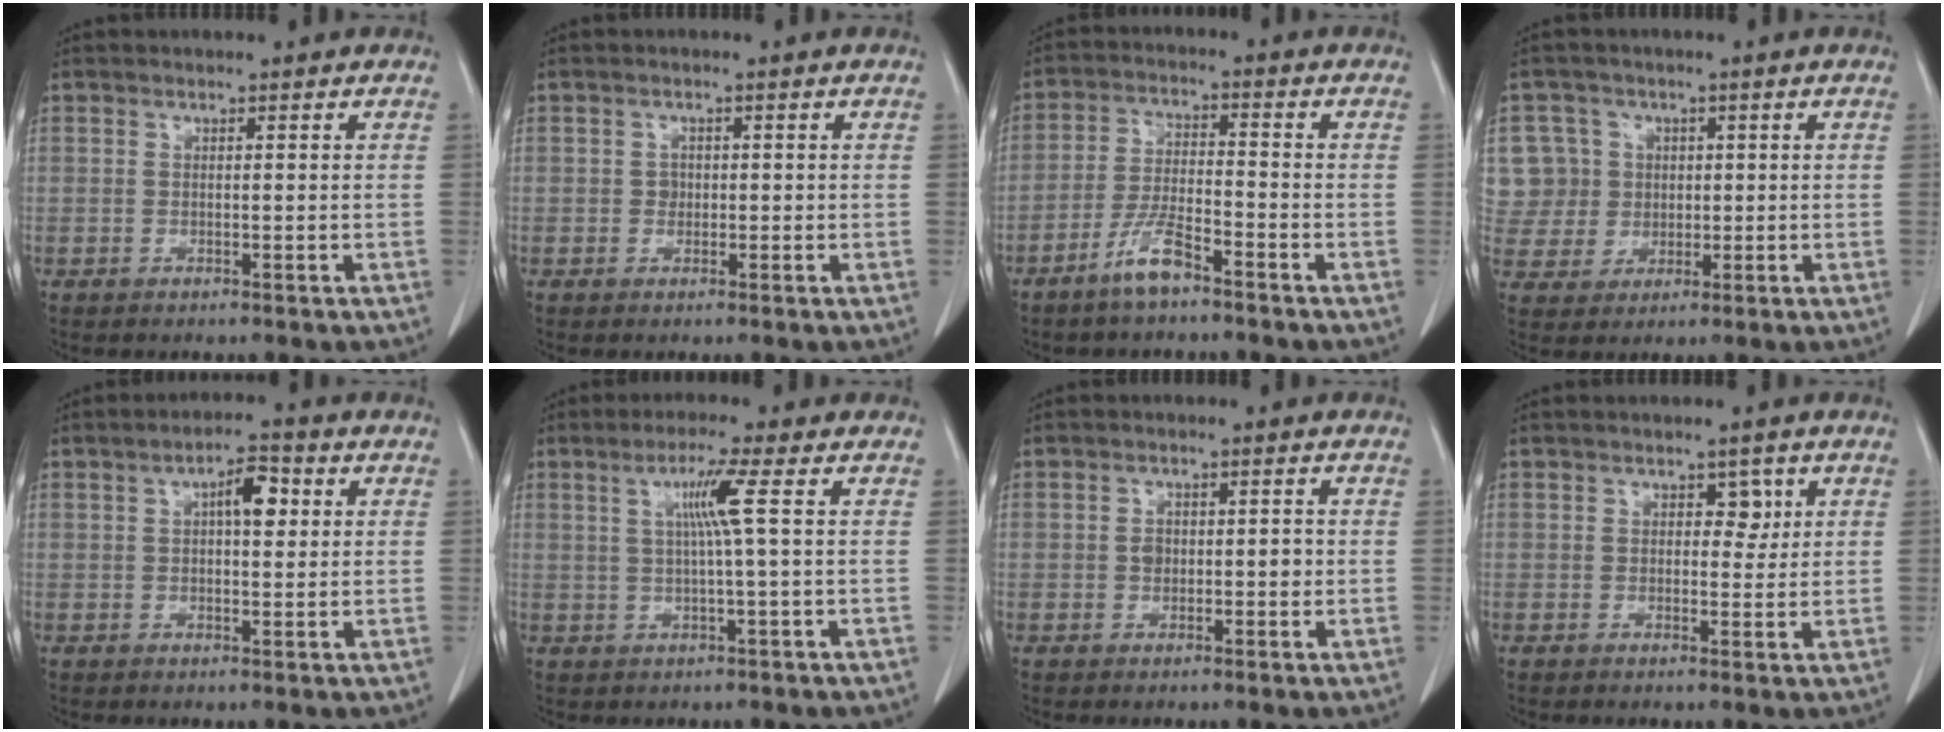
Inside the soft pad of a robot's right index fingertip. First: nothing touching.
{"total": 1.2, "force": [-0.1, 1.1, 0.5], "torque": [-0.006, 0.004, 0.000]}
{"total": 5.9, "force": [-4.2, 0.9, 4.0], "torque": [-0.084, -0.004, -0.082]}
{"total": 8.3, "force": [1.9, 8.1, 0.4], "torque": [-0.011, 0.028, 0.048]}
{"total": 5.2, "force": [1.4, 1.9, 4.6], "torque": [-0.074, 0.012, 0.020]}
{"total": 5.1, "force": [1.1, -1.1, 4.8], "torque": [-0.092, 0.004, 0.022]}
{"total": 3.0, "force": [-0.2, 1.9, 2.3], "torque": [-0.034, 0.009, 0.000]}
{"total": 2.6, "force": [1.0, 1.6, 1.8], "torque": [-0.016, 0.004, 0.012]}